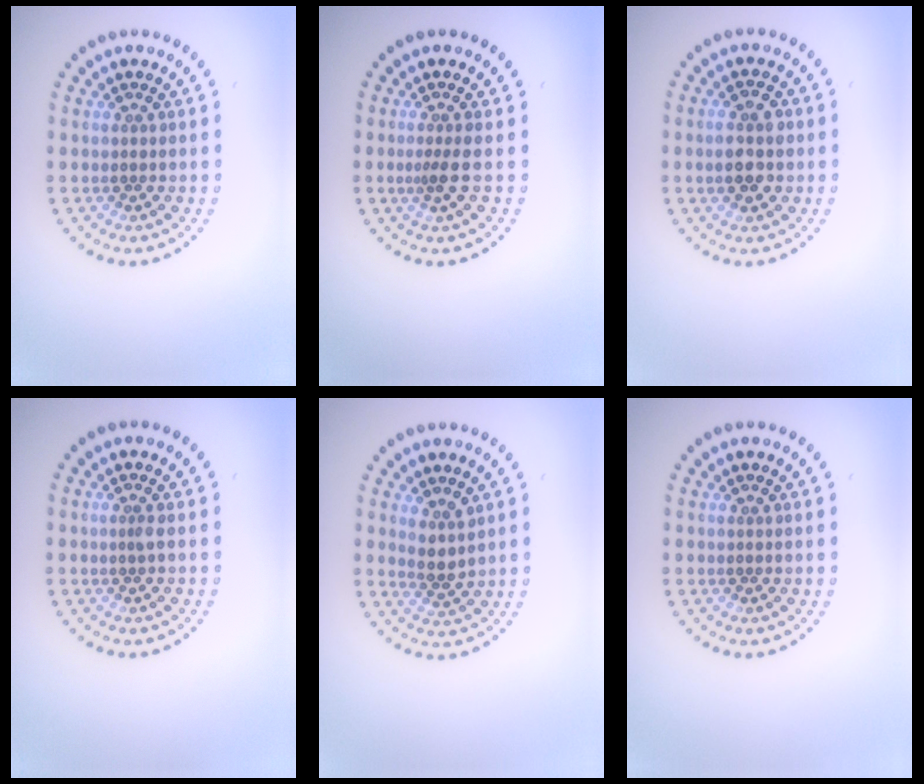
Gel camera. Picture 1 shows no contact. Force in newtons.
{"total": 1.2, "press": 0.7, "slide": 1.0}
{"total": 3.7, "press": 3.7, "slide": 0.2}
{"total": 0.6, "press": 0.5, "slide": 0.4}
{"total": 2.2, "press": 1.7, "slide": 1.3}
{"total": 0.0}